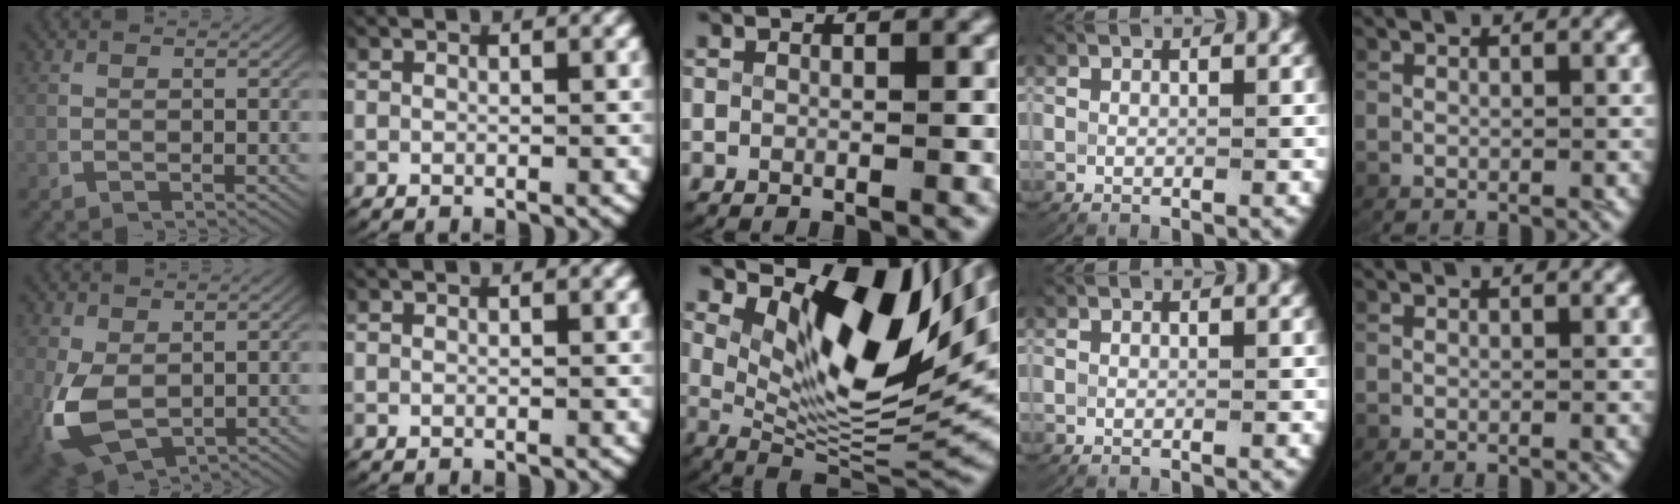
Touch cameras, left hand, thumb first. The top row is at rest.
{"thumb": {"total": 7.3, "force": [-1.7, 4.7, 5.2], "torque": [-0.135, -0.042, -0.002]}, "middle": {"total": 14.7, "force": [4.5, 7.1, 12.1], "torque": [-0.165, -0.001, 0.069]}}